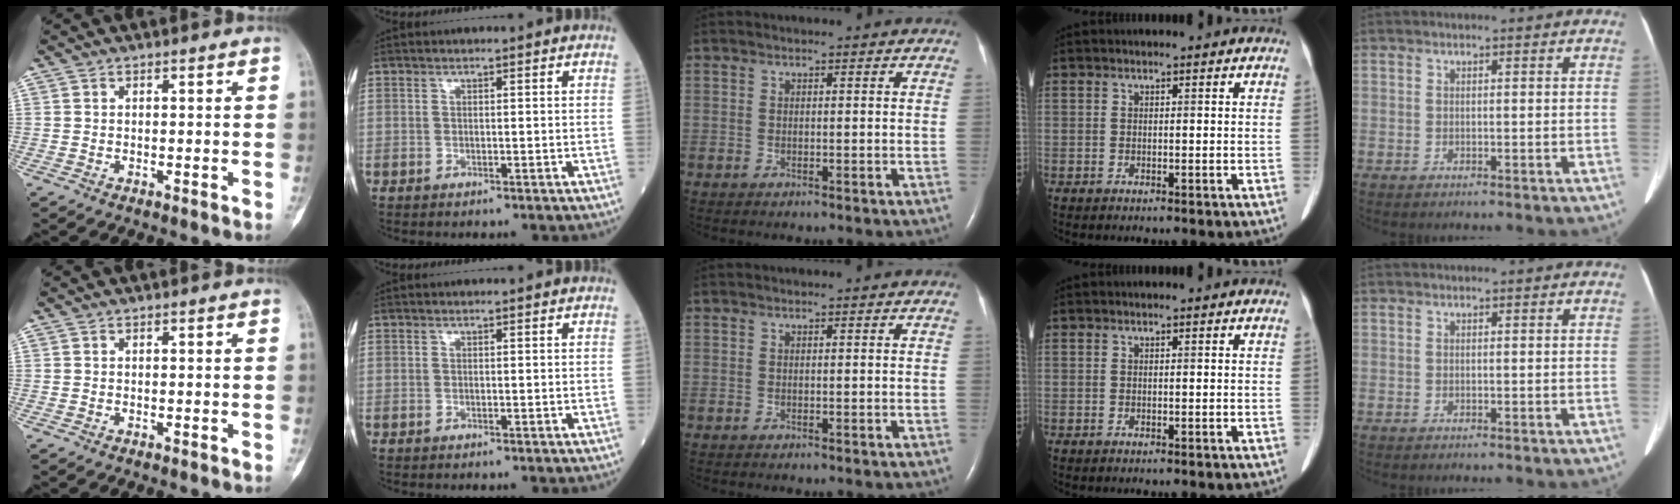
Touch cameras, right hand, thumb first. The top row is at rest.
{}